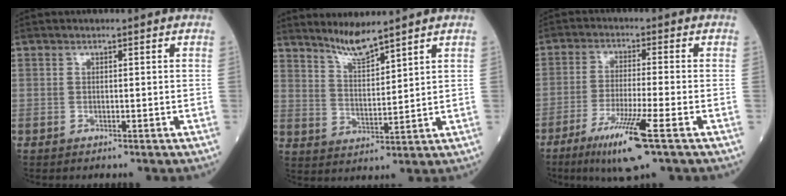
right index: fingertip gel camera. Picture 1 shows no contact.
{"total": 5.8, "force": [5.3, -0.4, 2.3], "torque": [-0.049, -0.014, 0.107]}
{"total": 9.9, "force": [-5.3, -0.3, 8.3], "torque": [-0.160, -0.029, -0.095]}